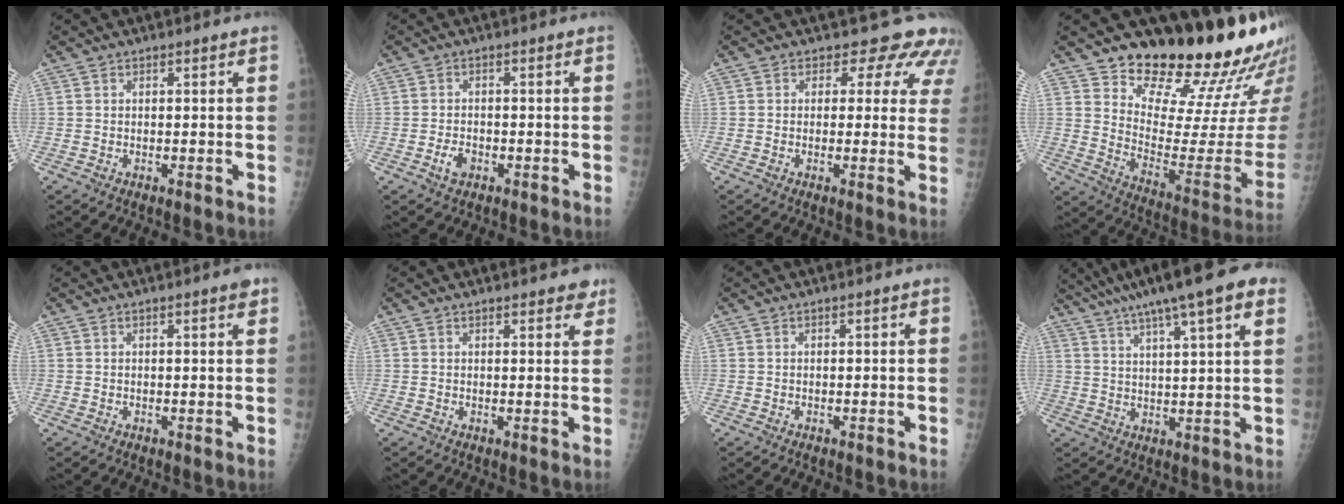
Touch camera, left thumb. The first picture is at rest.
{"total": 2.8, "force": [-1.2, 1.8, 1.7], "torque": [-0.028, 0.004, -0.020]}
{"total": 8.5, "force": [6.8, 4.8, 1.6], "torque": [0.033, -0.027, 0.051]}
{"total": 21.5, "force": [19.2, 5.0, 8.3], "torque": [-0.065, -0.188, 0.269]}
{"total": 1.2, "force": [0.8, 0.2, 0.9], "torque": [-0.013, -0.002, 0.008]}
{"total": 3.3, "force": [2.7, 1.3, 1.3], "torque": [0.012, -0.009, 0.027]}
{"total": 0.0}
{"total": 17.4, "force": [11.2, 3.0, 13.0], "torque": [-0.207, 0.010, 0.166]}